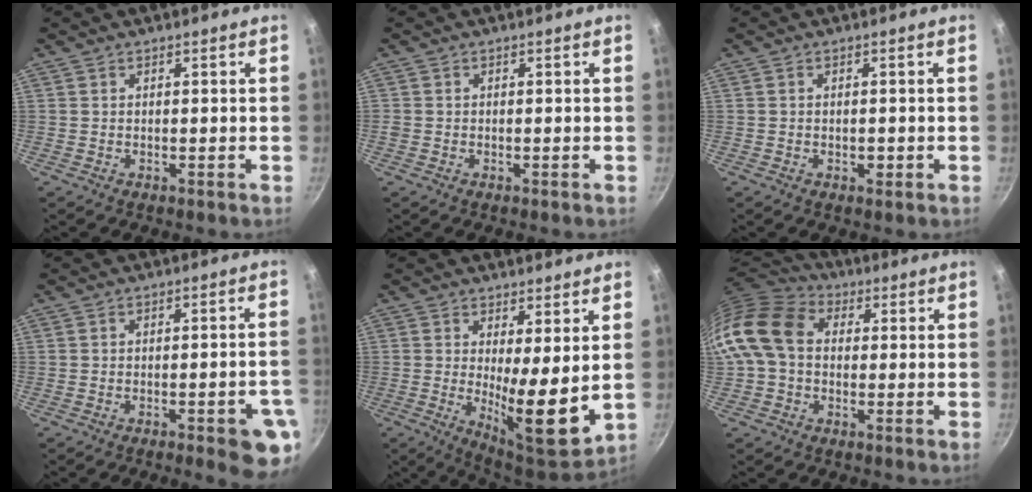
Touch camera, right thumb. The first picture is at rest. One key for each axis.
{"total": 0.6, "fx": -0.1, "fy": 0.6, "fz": 0.1, "tx": -0.003, "ty": 0.002, "tz": -0.001}
{"total": 1.6, "fx": -0.5, "fy": 0.9, "fz": 1.2, "tx": -0.017, "ty": 0.001, "tz": -0.007}
{"total": 8.9, "fx": -3.8, "fy": 2.4, "fz": 7.7, "tx": -0.074, "ty": 0.019, "tz": -0.040}
{"total": 11.9, "fx": 1.3, "fy": 3.2, "fz": 11.4, "tx": -0.167, "ty": -0.043, "tz": 0.027}
{"total": 13.9, "fx": 0.8, "fy": 10.5, "fz": 9.0, "tx": -0.160, "ty": 0.029, "tz": -0.005}